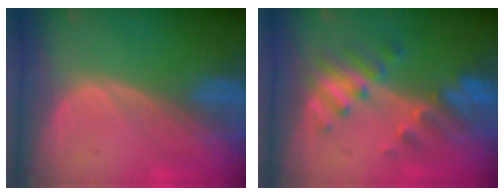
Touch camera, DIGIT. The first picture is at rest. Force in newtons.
{"total": 7.9, "press": 7.0, "slide": 3.7}